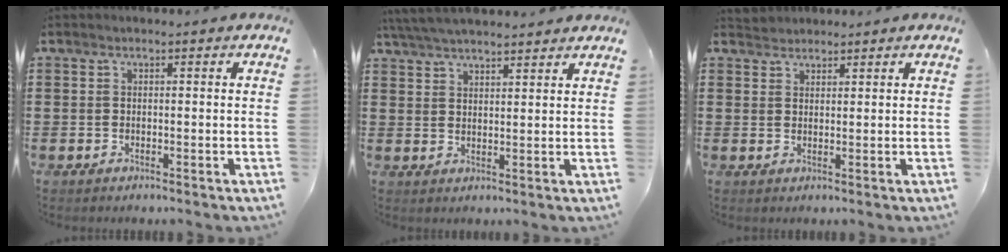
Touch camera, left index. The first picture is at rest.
{"total": 4.5, "force": [4.3, 0.1, 1.1], "torque": [-0.036, -0.010, 0.080]}
{"total": 1.6, "force": [1.5, 0.4, -0.5], "torque": [0.004, 0.004, 0.031]}